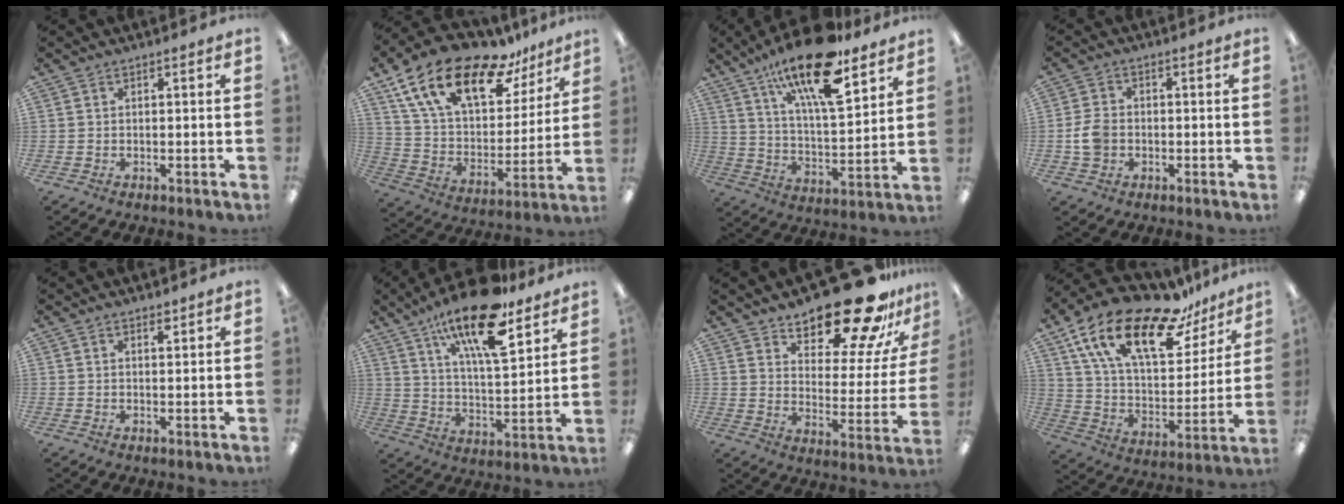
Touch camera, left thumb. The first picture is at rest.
{"total": 21.2, "force": [14.0, 9.8, 12.5], "torque": [-0.236, -0.079, 0.249]}
{"total": 20.8, "force": [14.4, 6.5, 13.6], "torque": [-0.228, -0.083, 0.239]}
{"total": 5.6, "force": [-0.9, 4.4, 3.4], "torque": [-0.073, 0.007, -0.016]}
{"total": 1.4, "force": [1.2, 0.5, 0.5], "torque": [-0.005, -0.004, 0.022]}
{"total": 19.9, "force": [13.8, 6.1, 13.0], "torque": [-0.226, -0.074, 0.230]}
{"total": 21.6, "force": [17.9, 6.7, 10.1], "torque": [-0.135, -0.129, 0.295]}
{"total": 23.1, "force": [15.0, 9.7, 14.7], "torque": [-0.266, -0.082, 0.258]}